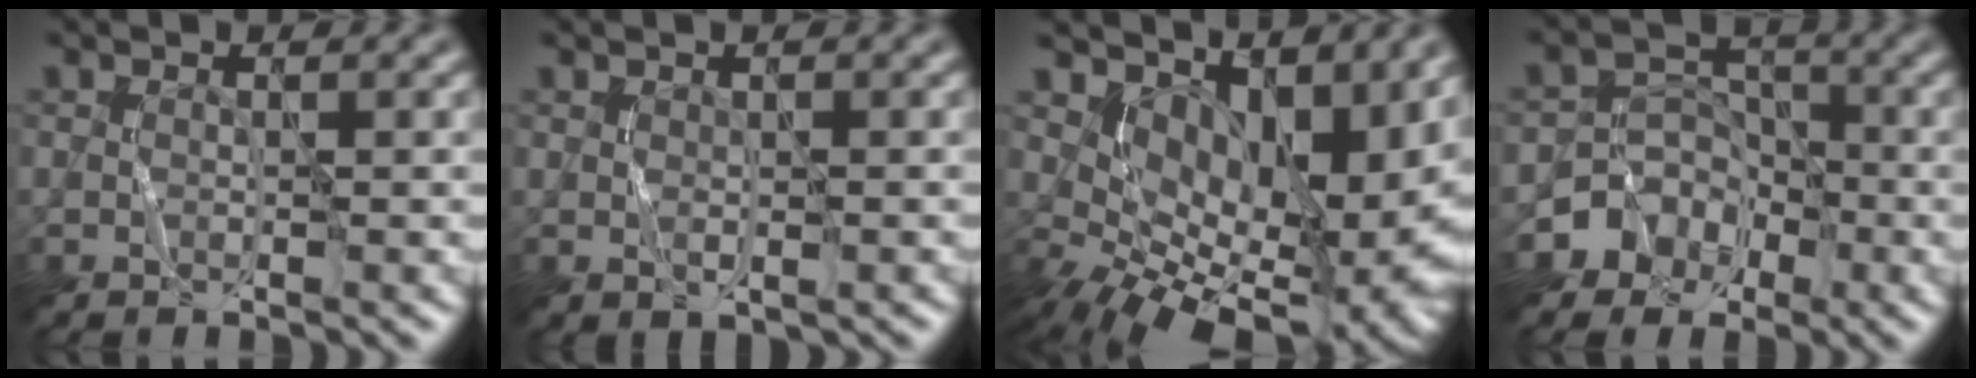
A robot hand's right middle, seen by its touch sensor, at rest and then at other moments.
{"total": 0.8, "force": [0.1, 0.4, 0.7], "torque": [-0.016, -0.006, 0.011]}
{"total": 12.4, "force": [1.1, 7.3, 10.0], "torque": [-0.146, -0.016, 0.042]}
{"total": 4.5, "force": [-2.4, 3.7, 0.7], "torque": [0.020, 0.015, -0.054]}